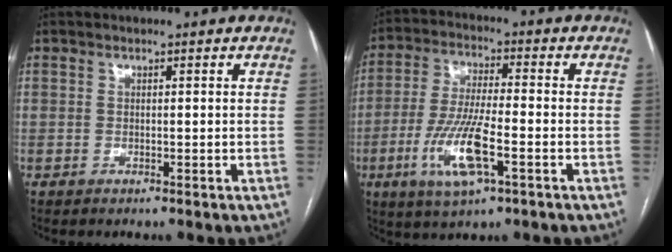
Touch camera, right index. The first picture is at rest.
{"total": 11.3, "force": [-4.1, 2.0, 10.4], "torque": [-0.214, -0.014, -0.075]}